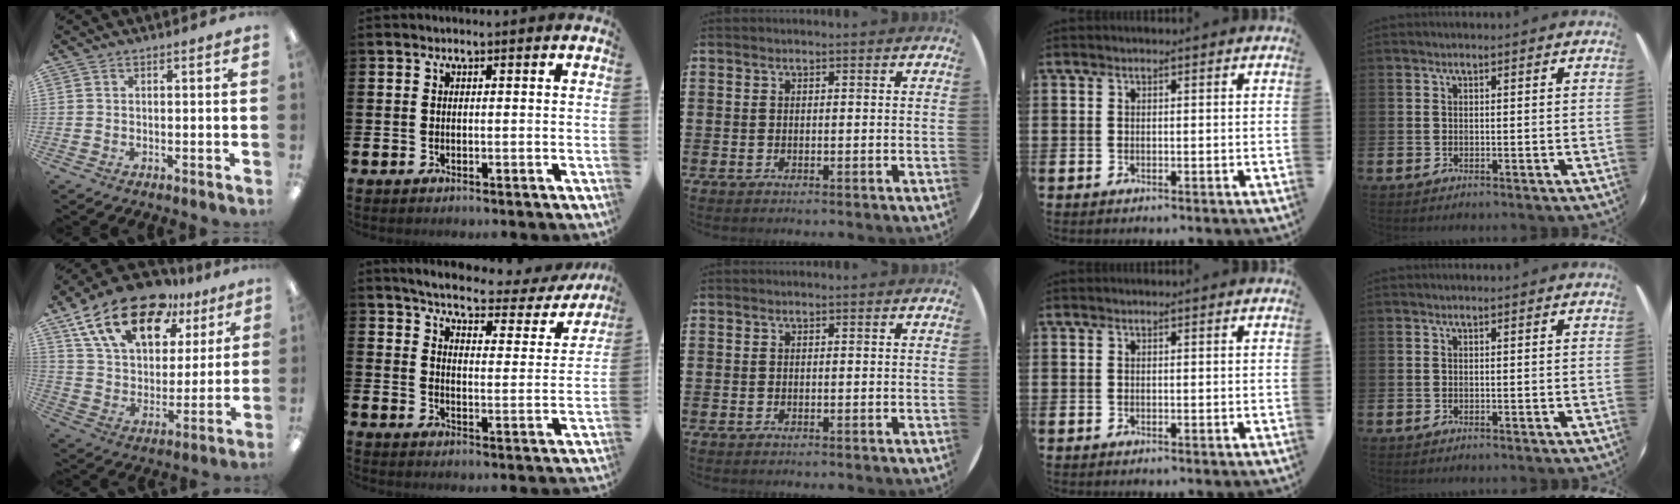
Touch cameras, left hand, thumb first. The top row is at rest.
{"thumb": {"total": 20.4, "force": [12.5, 11.0, 11.7], "torque": [-0.201, -0.057, 0.225]}, "index": {"total": 5.2, "force": [4.6, 1.2, 2.2], "torque": [-0.059, -0.033, 0.071]}}